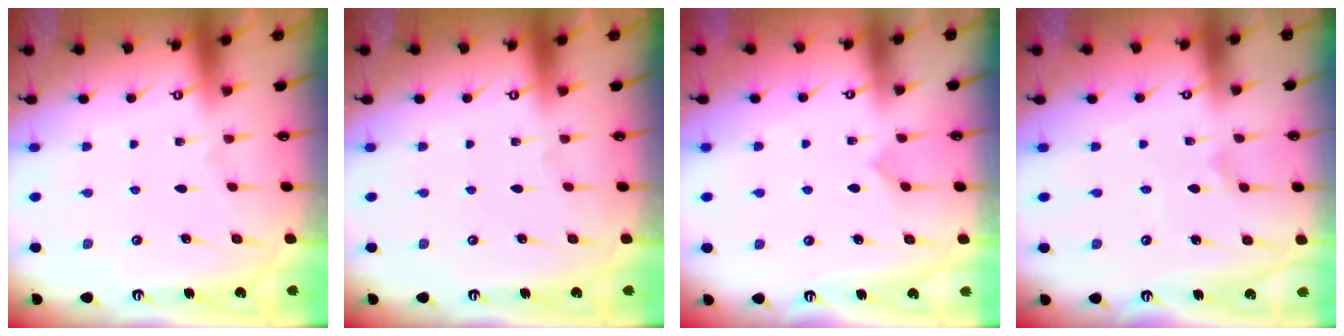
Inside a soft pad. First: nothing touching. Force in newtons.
{"total": 0.0}
{"total": 2.8, "press": 2.7, "slide": 0.2}
{"total": 0.8, "press": 0.8, "slide": 0.1}